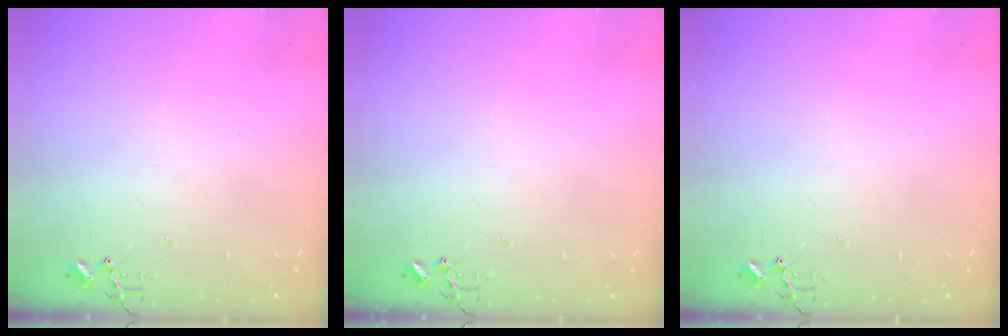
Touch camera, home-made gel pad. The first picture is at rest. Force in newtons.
{"total": 0.0}
{"total": 0.0}